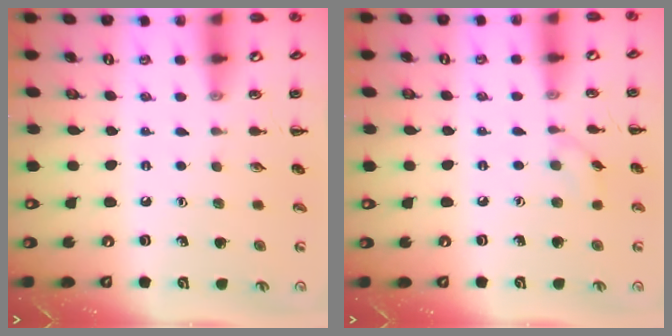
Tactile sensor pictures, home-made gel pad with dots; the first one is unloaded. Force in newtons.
{"total": 3.2, "press": 2.9, "slide": 1.3}